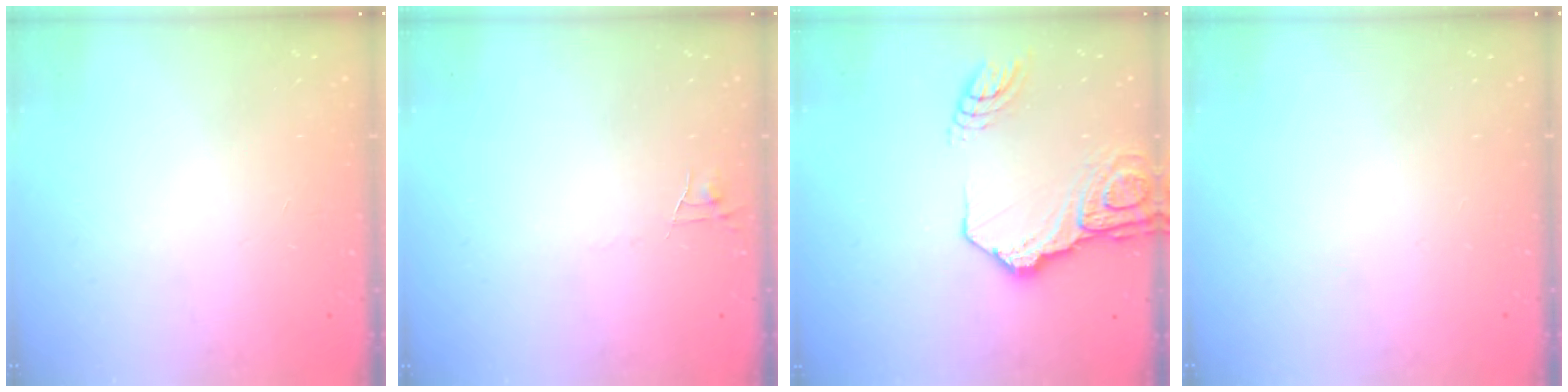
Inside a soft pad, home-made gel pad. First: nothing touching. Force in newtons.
{"total": 3.5, "press": 3.5, "slide": 0.3}
{"total": 16.7, "press": 16.6, "slide": 2.0}
{"total": 0.0}